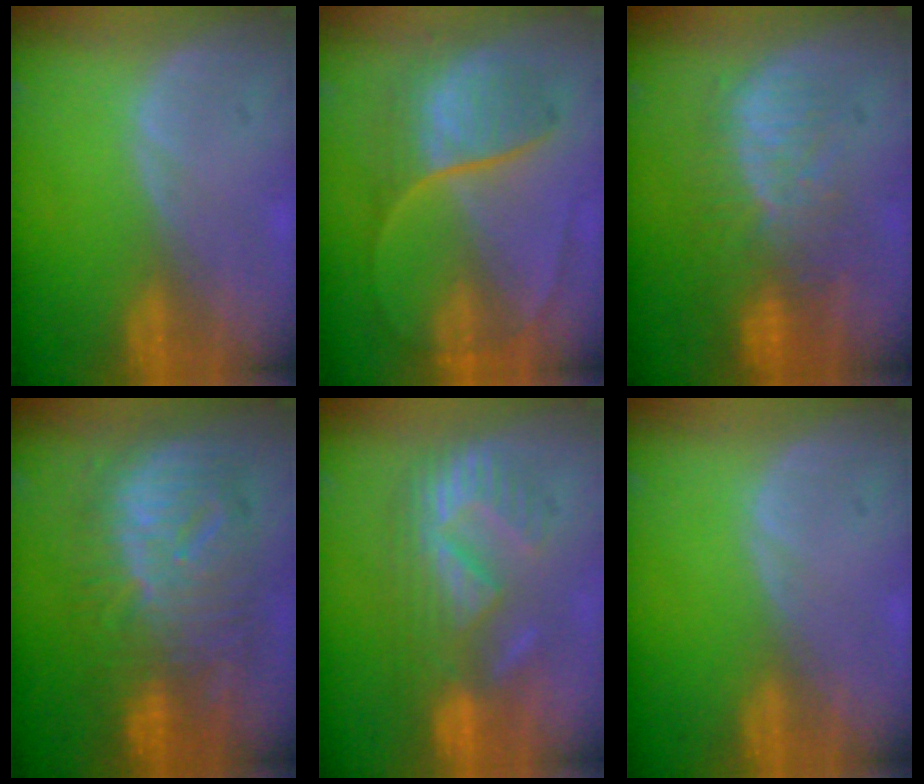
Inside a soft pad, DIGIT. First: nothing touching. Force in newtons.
{"total": 8.5, "press": 7.4, "slide": 4.1}
{"total": 10.1, "press": 8.5, "slide": 5.6}
{"total": 12.6, "press": 12.5, "slide": 1.2}
{"total": 9.0, "press": 8.7, "slide": 2.2}
{"total": 0.0}